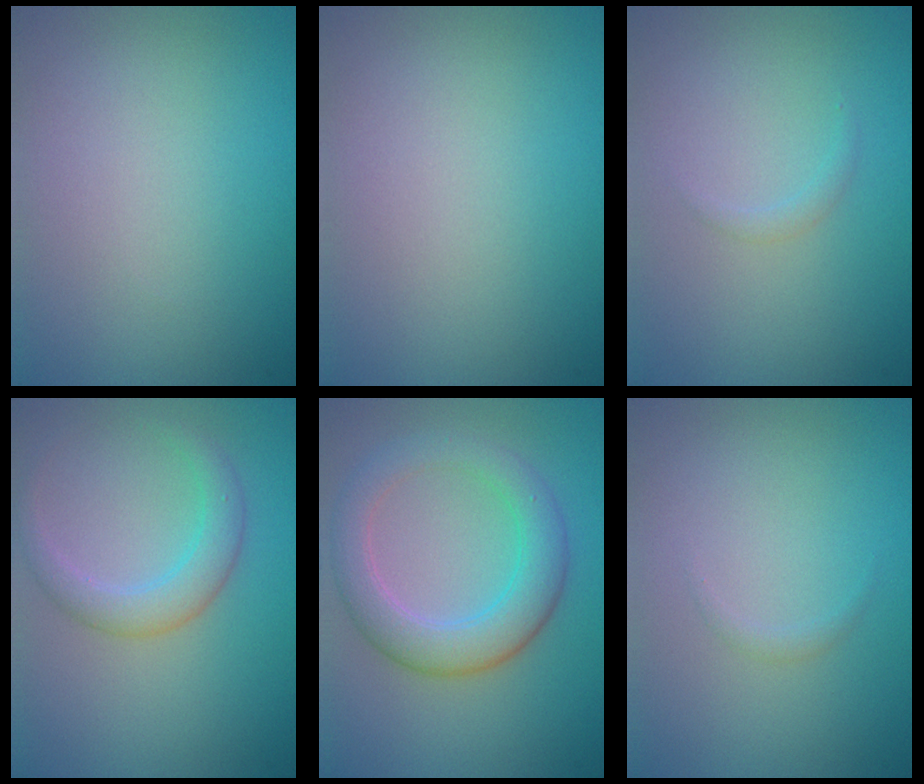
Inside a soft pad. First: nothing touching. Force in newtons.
{"total": 0.0}
{"total": 0.7, "press": 0.7, "slide": 0.1}
{"total": 2.8, "press": 2.8, "slide": 0.2}
{"total": 4.9, "press": 4.9, "slide": 0.4}
{"total": 0.5, "press": 0.5, "slide": 0.0}